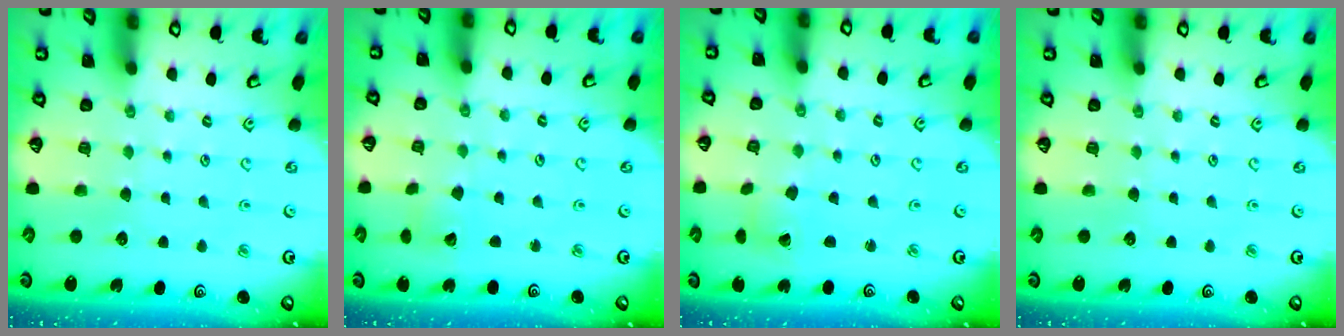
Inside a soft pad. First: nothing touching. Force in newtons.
{"total": 4.3, "press": 4.2, "slide": 0.3}
{"total": 2.8, "press": 2.8, "slide": 0.1}
{"total": 0.0}